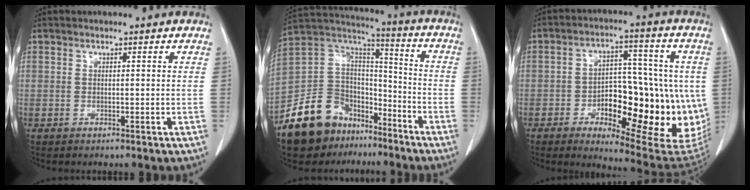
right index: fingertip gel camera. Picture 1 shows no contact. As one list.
[{"total": 16.3, "force": [-11.0, 10.4, 6.0], "torque": [-0.114, 0.069, -0.188]}, {"total": 20.9, "force": [-4.1, 8.2, 18.8], "torque": [-0.200, 0.020, -0.035]}]